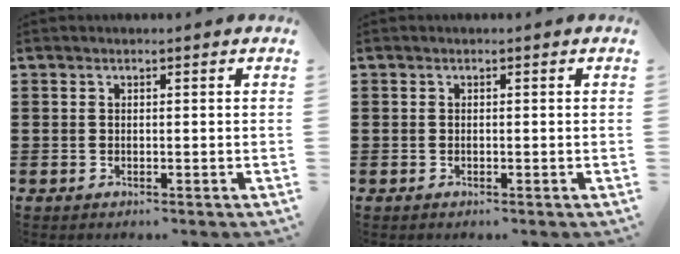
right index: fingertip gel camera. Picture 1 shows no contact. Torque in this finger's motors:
{"motor_torque": [1.59, 0.55, 0.06, 0.00]}